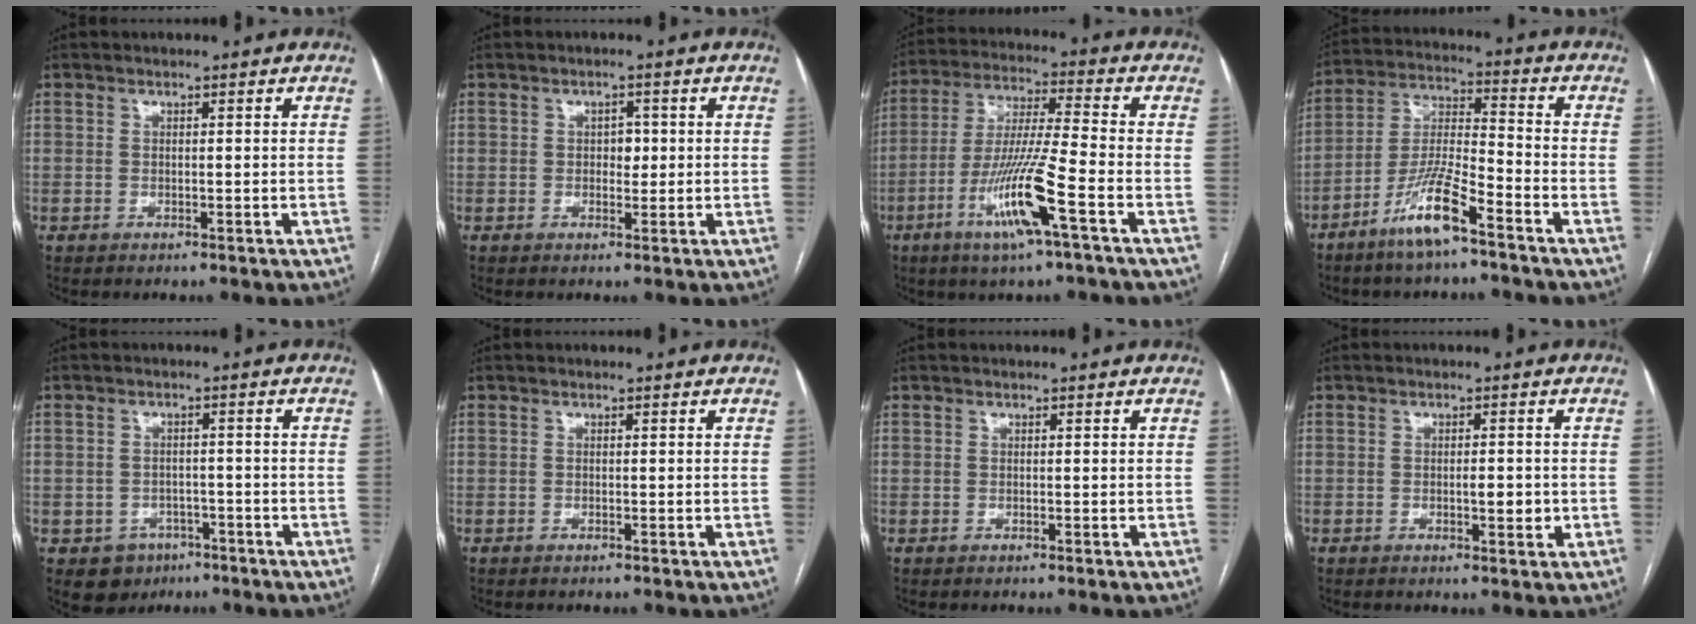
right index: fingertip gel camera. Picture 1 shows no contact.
{"total": 2.1, "force": [0.1, 1.4, 1.5], "torque": [-0.017, 0.002, 0.002]}
{"total": 12.8, "force": [-5.6, -0.4, 11.5], "torque": [-0.231, -0.014, -0.109]}
{"total": 10.3, "force": [-6.7, 0.9, 7.8], "torque": [-0.162, -0.013, -0.134]}
{"total": 5.5, "force": [-2.9, 4.5, 0.8], "torque": [-0.006, 0.011, -0.036]}
{"total": 0.0}
{"total": 0.0}
{"total": 2.7, "force": [-0.5, 0.9, 2.5], "torque": [-0.041, 0.000, -0.005]}